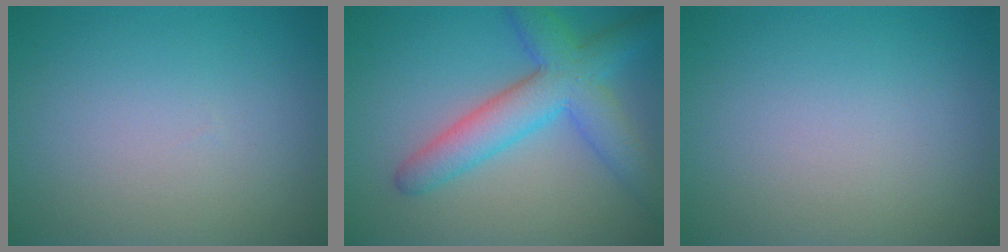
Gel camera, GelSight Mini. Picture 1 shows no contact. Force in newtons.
{"total": 6.3, "press": 6.3, "slide": 0.2}
{"total": 0.0}